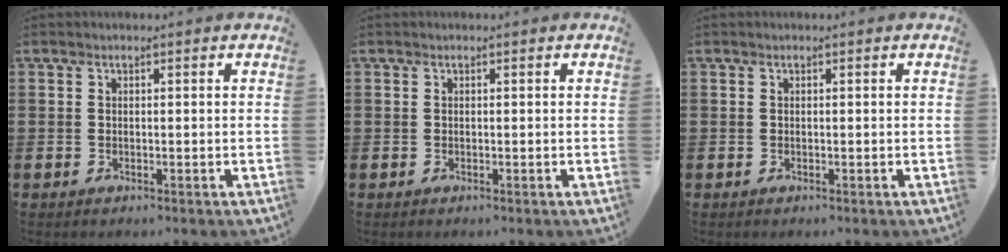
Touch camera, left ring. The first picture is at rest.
{"total": 0.0}
{"total": 0.0}